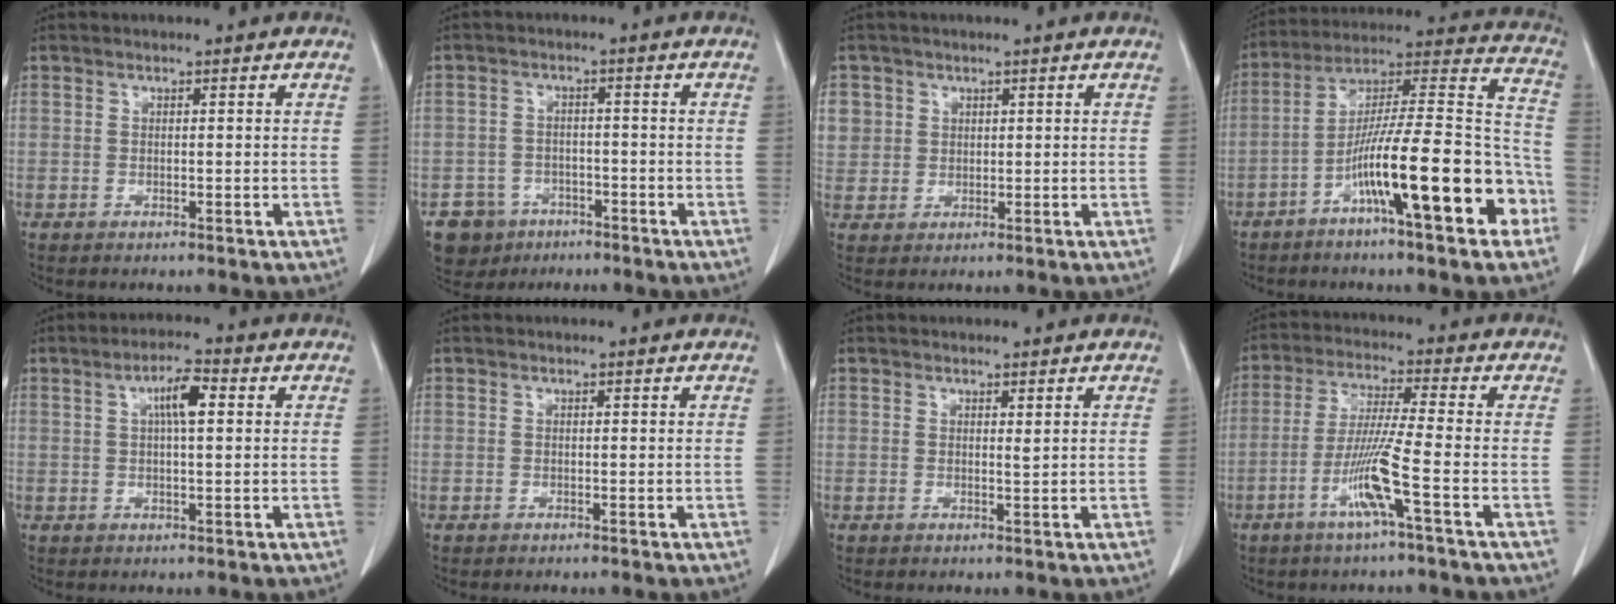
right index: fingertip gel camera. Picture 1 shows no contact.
{"total": 6.0, "force": [-3.8, 4.7, 0.6], "torque": [-0.010, 0.008, -0.058]}
{"total": 4.9, "force": [1.8, 4.5, 0.5], "torque": [-0.007, 0.009, 0.044]}
{"total": 20.8, "force": [-8.9, 2.4, 18.6], "torque": [-0.274, 0.014, -0.146]}
{"total": 4.9, "force": [1.4, 0.9, 4.6], "torque": [-0.084, 0.010, 0.023]}
{"total": 0.0}
{"total": 0.6, "force": [0.4, 0.0, 0.5], "torque": [-0.010, -0.004, 0.005]}
{"total": 8.4, "force": [-3.5, -1.3, 7.5], "torque": [-0.148, -0.009, -0.074]}